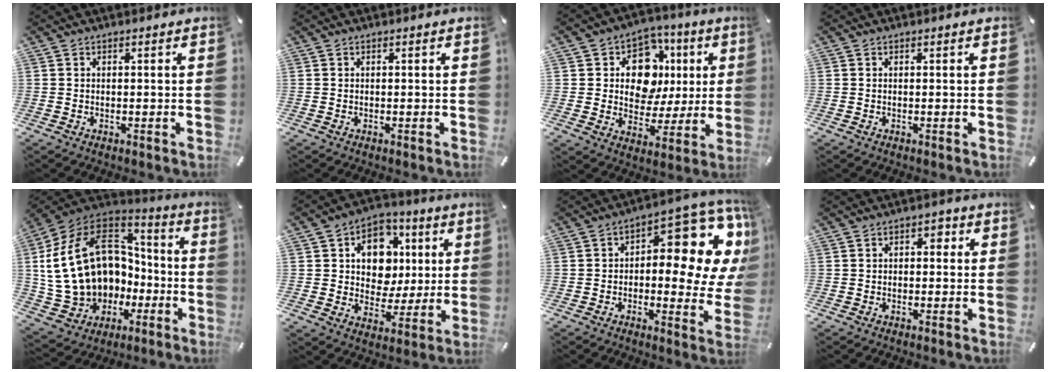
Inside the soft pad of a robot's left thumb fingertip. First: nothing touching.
{"total": 0.0}
{"total": 13.8, "force": [3.1, 11.1, 7.7], "torque": [-0.110, -0.010, 0.061]}
{"total": 0.0}
{"total": 23.2, "force": [1.6, 18.6, 13.9], "torque": [-0.293, -0.013, 0.063]}
{"total": 11.9, "force": [1.7, 10.4, 5.5], "torque": [-0.084, -0.001, 0.038]}
{"total": 14.1, "force": [6.4, 5.8, 11.2], "torque": [-0.131, -0.071, 0.096]}
{"total": 2.3, "force": [-0.4, 1.8, 1.4], "torque": [-0.021, 0.010, -0.015]}